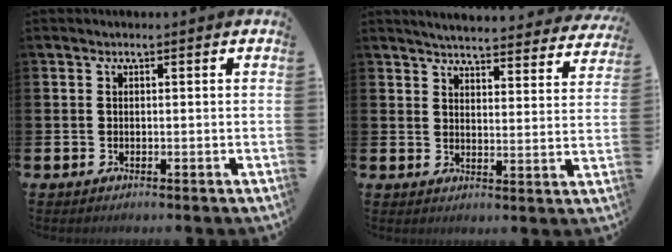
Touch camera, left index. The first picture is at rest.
{"total": 4.8, "force": [4.8, 0.3, 0.8], "torque": [-0.028, -0.037, 0.081]}